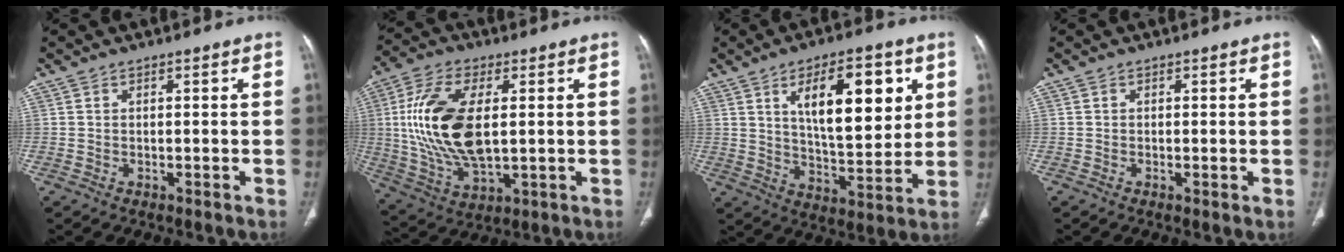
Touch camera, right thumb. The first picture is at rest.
{"total": 18.1, "force": [2.0, 9.0, 15.5], "torque": [-0.318, -0.009, 0.043]}
{"total": 16.9, "force": [6.1, 7.0, 14.1], "torque": [-0.175, -0.033, 0.103]}
{"total": 0.6, "force": [-0.1, 0.2, 0.6], "torque": [-0.014, -0.003, -0.003]}